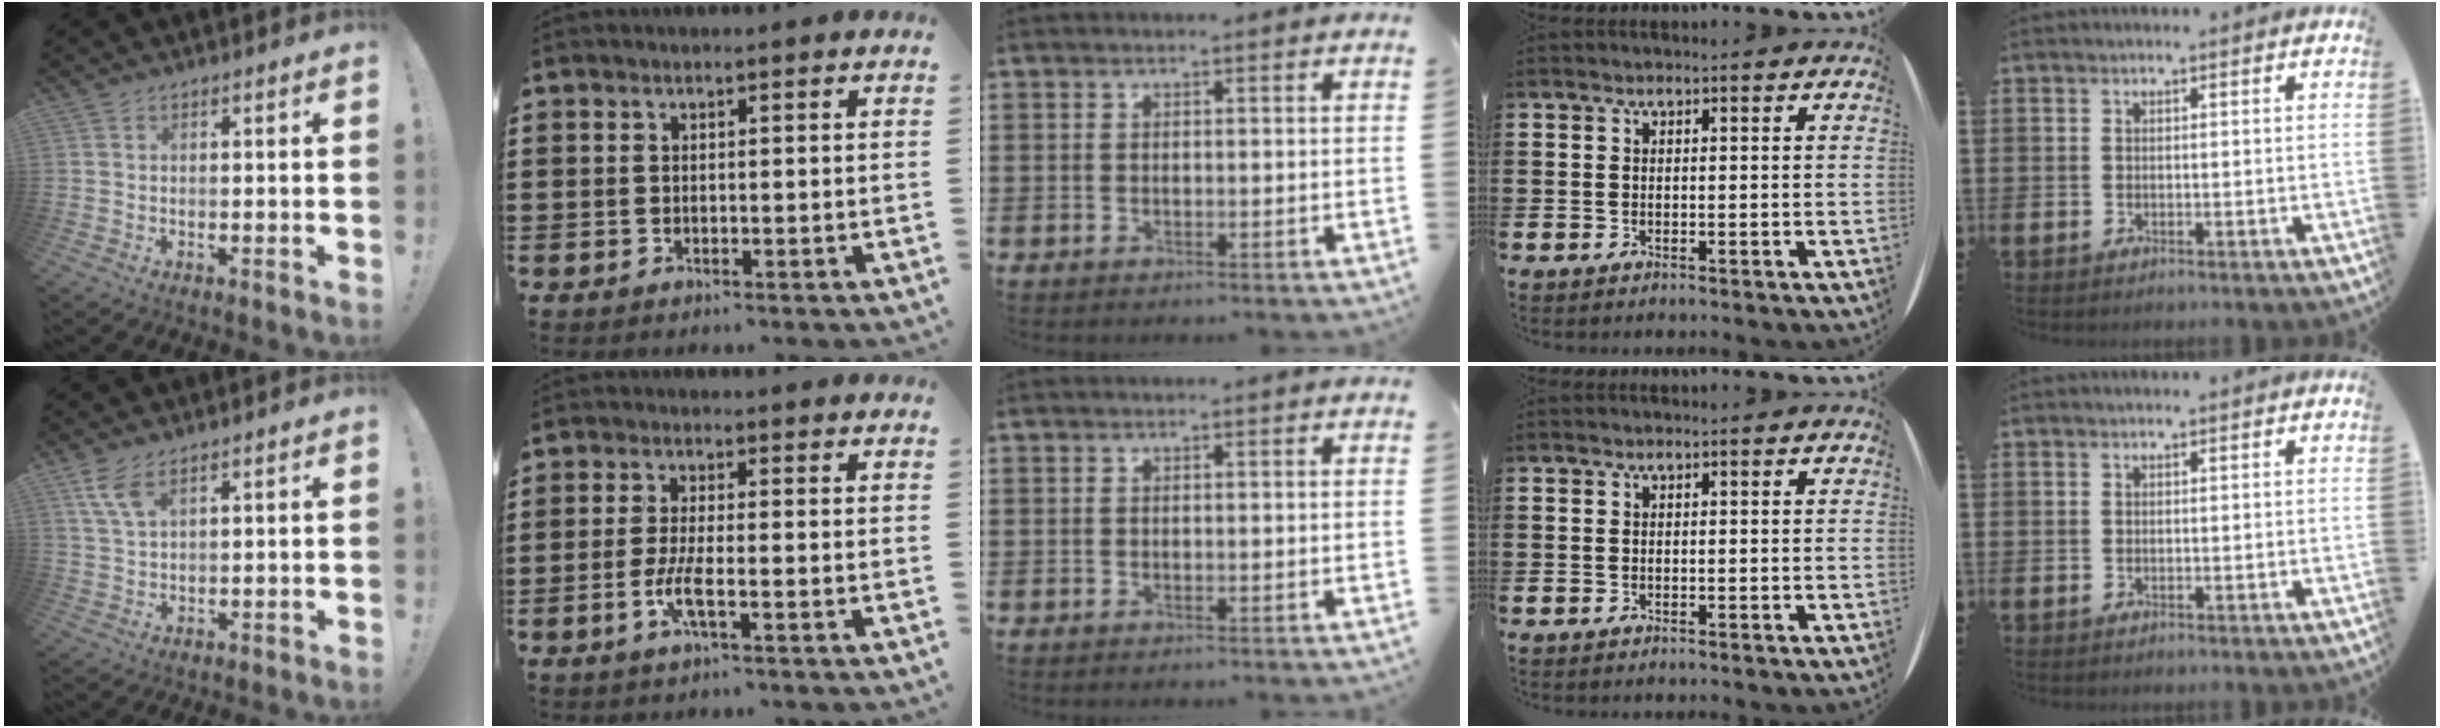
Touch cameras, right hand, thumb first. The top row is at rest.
{"thumb": {"total": 6.0, "force": [3.6, 2.1, 4.4], "torque": [-0.085, -0.012, 0.066]}, "index": {"total": 4.3, "force": [-1.6, 0.7, 3.9], "torque": [-0.087, -0.008, -0.036]}}